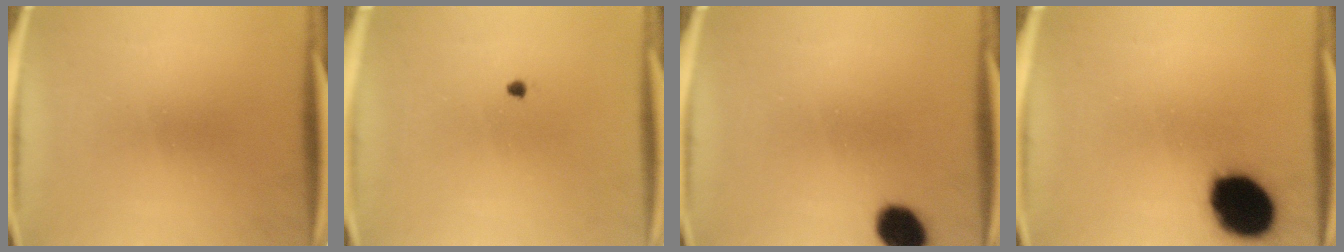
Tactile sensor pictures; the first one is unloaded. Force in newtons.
{"total": 1.0}
{"total": 7.4}
{"total": 17.8}